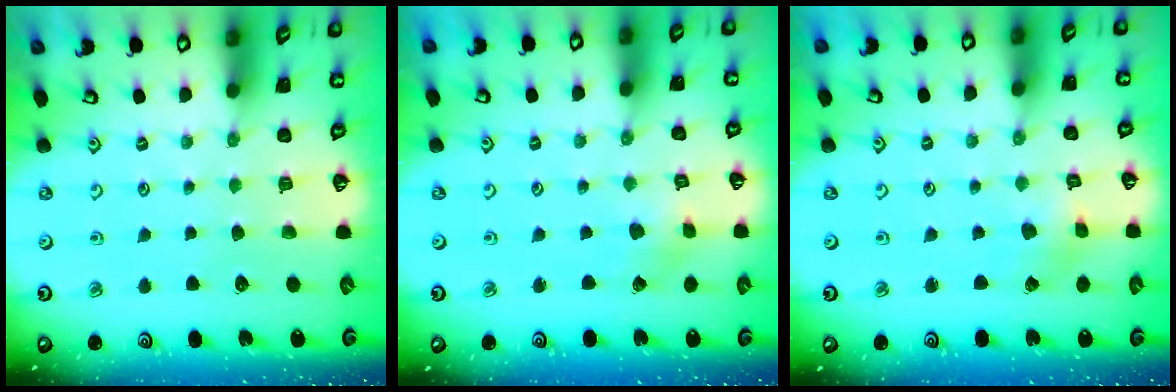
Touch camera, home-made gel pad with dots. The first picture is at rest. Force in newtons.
{"total": 2.1, "press": 2.1, "slide": 0.2}
{"total": 1.5, "press": 1.4, "slide": 0.2}